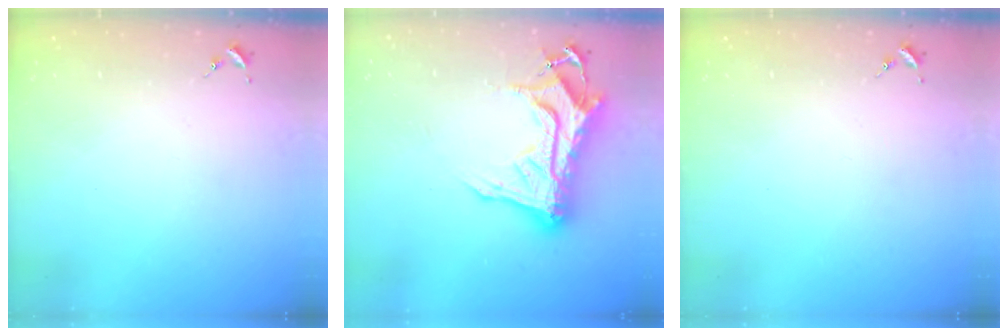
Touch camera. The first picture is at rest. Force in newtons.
{"total": 20.5, "press": 20.4, "slide": 2.1}
{"total": 0.0}